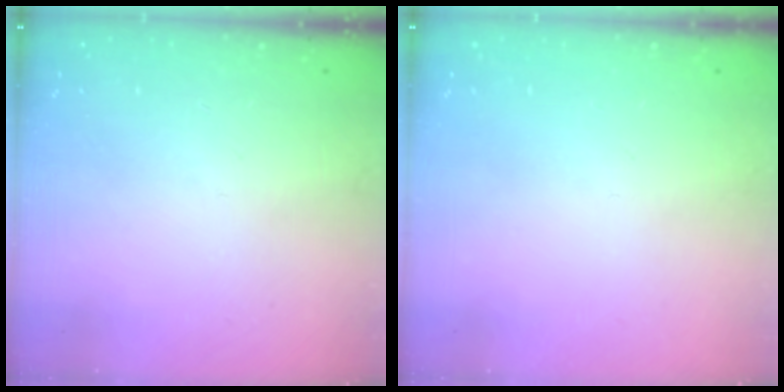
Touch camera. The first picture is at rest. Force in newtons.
{"total": 0.0}